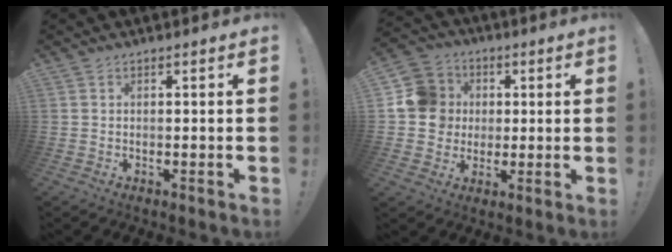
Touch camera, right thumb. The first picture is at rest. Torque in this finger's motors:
{"motor_torque": [1.12, 1.27, 0.38, -0.30, 0.00]}